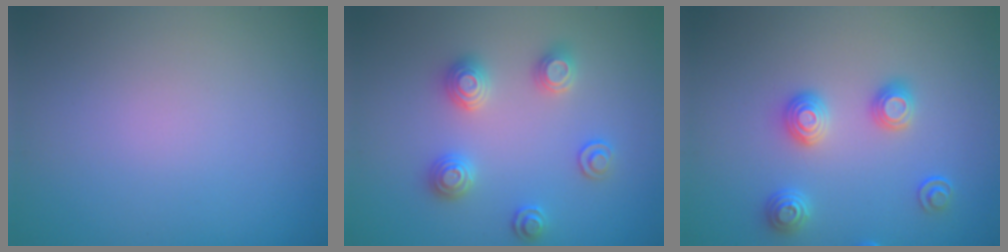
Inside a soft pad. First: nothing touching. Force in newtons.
{"total": 2.9, "press": 2.8, "slide": 0.8}
{"total": 2.9, "press": 2.7, "slide": 1.1}